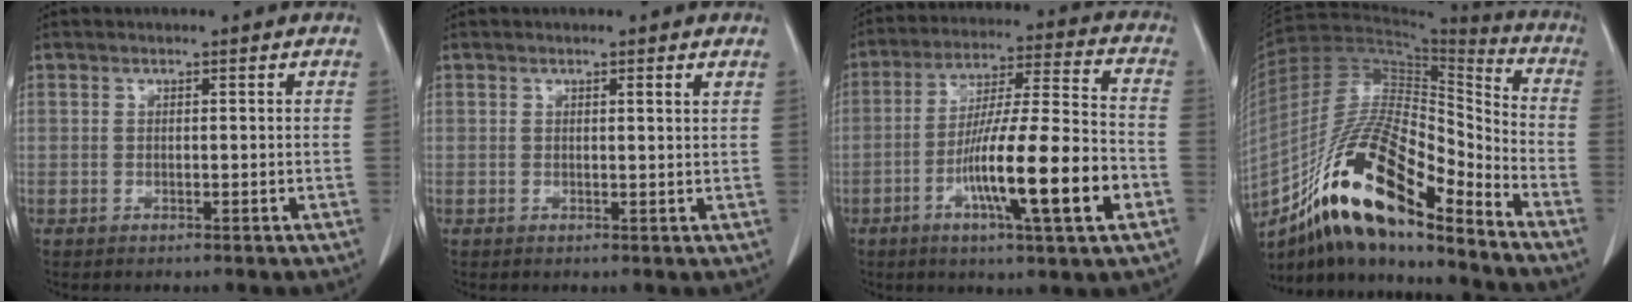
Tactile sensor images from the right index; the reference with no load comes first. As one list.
[{"total": 1.1, "force": [0.7, -0.2, 0.9], "torque": [-0.013, 0.000, 0.010]}, {"total": 17.2, "force": [-6.0, 0.7, 16.1], "torque": [-0.280, -0.008, -0.100]}, {"total": 21.1, "force": [-13.6, 4.5, 15.5], "torque": [-0.302, -0.002, -0.241]}]